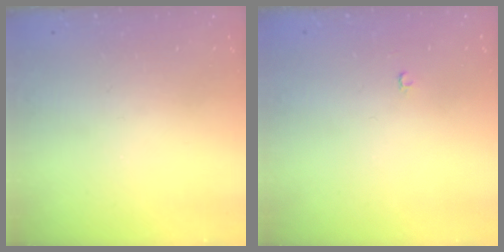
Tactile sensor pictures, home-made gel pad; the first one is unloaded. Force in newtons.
{"total": 2.1, "press": 2.1, "slide": 0.2}